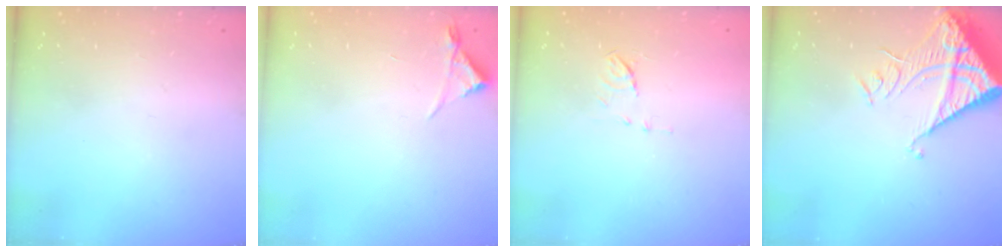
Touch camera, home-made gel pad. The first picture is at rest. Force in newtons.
{"total": 3.0, "press": 2.9, "slide": 0.5}
{"total": 5.3, "press": 5.3, "slide": 0.6}
{"total": 13.1, "press": 13.0, "slide": 1.7}